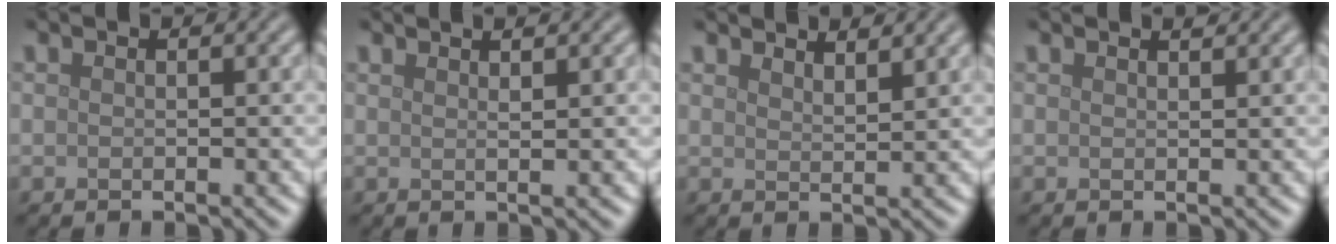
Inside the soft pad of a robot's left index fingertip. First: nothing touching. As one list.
[{"total": 2.0, "force": [1.3, 0.5, 1.3], "torque": [-0.006, 0.004, 0.004]}, {"total": 2.9, "force": [2.6, 0.6, 1.0], "torque": [-0.009, 0.008, 0.036]}, {"total": 0.9, "force": [0.8, 0.1, 0.3], "torque": [-0.002, 0.000, 0.013]}]